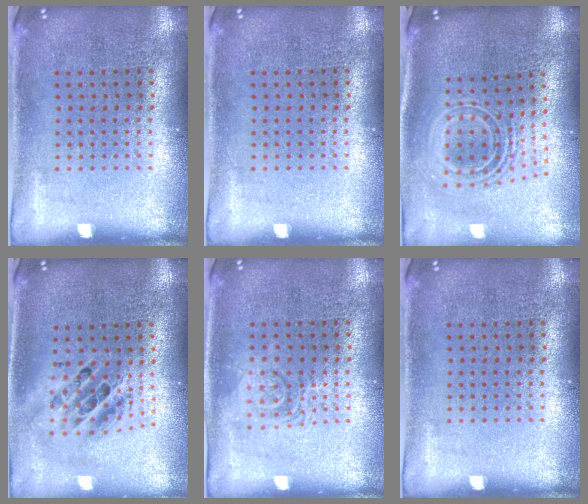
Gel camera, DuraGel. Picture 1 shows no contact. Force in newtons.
{"total": 0.0}
{"total": 2.3, "press": 1.7, "slide": 1.6}
{"total": 1.9, "press": 1.5, "slide": 1.1}
{"total": 1.3, "press": 1.2, "slide": 0.3}
{"total": 0.0}